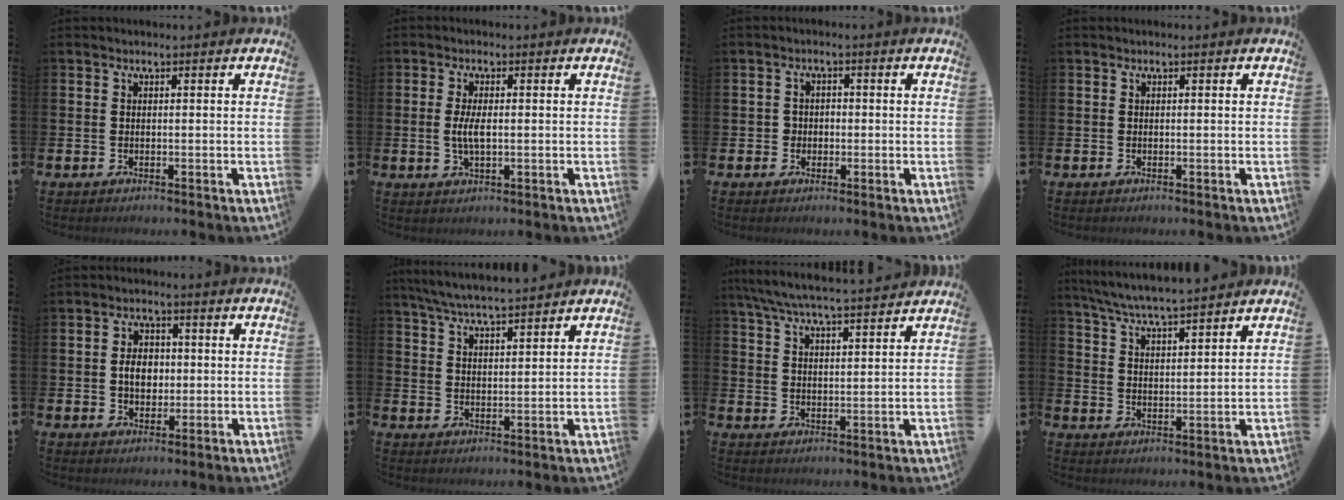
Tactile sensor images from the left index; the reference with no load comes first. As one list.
[{"total": 3.4, "force": [0.1, 1.3, 3.2], "torque": [-0.061, -0.002, -0.004]}, {"total": 1.7, "force": [-0.3, 1.7, 0.4], "torque": [-0.005, 0.004, -0.012]}, {"total": 0.0}, {"total": 4.0, "force": [0.0, 3.0, 2.6], "torque": [-0.026, -0.001, -0.010]}, {"total": 5.9, "force": [5.7, 0.2, 1.4], "torque": [-0.045, -0.026, 0.103]}, {"total": 6.6, "force": [6.3, 0.2, 2.1], "torque": [-0.061, -0.034, 0.111]}, {"total": 6.4, "force": [6.2, -0.1, 1.5], "torque": [-0.051, -0.037, 0.110]}]